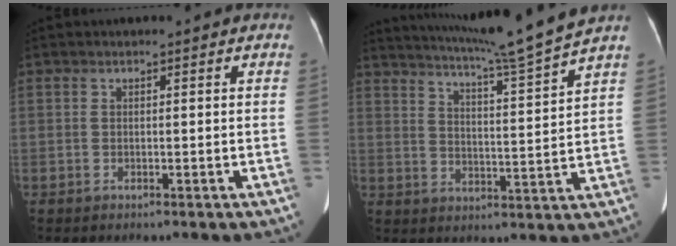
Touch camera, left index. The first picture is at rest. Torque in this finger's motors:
{"motor_torque": [0.80, -1.34, 0.03, 0.07]}